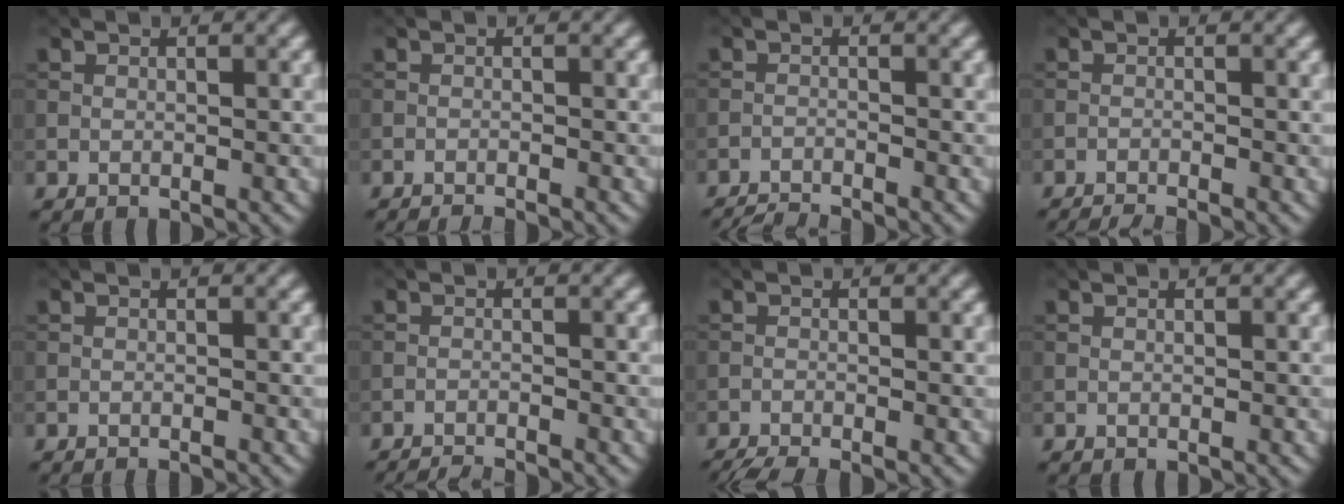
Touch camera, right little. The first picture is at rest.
{"total": 1.7, "force": [-1.5, 0.2, 0.8], "torque": [-0.010, 0.002, -0.027]}
{"total": 3.9, "force": [-3.8, 0.3, 1.1], "torque": [-0.023, -0.014, -0.068]}
{"total": 2.6, "force": [-2.3, 0.3, 1.2], "torque": [-0.021, -0.006, -0.045]}
{"total": 1.1, "force": [-0.9, 0.2, 0.5], "torque": [0.001, 0.000, -0.014]}
{"total": 3.4, "force": [-3.2, 0.4, 1.1], "torque": [-0.019, -0.009, -0.055]}
{"total": 3.2, "force": [-2.7, 0.4, 1.6], "torque": [-0.034, -0.014, -0.056]}
{"total": 0.0}